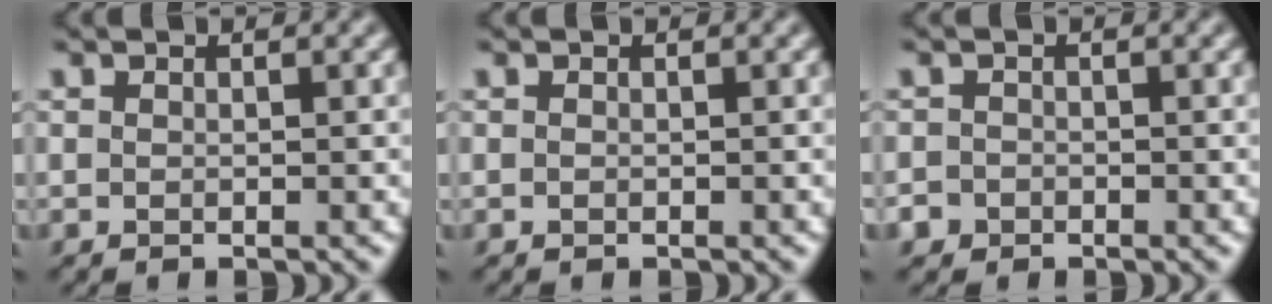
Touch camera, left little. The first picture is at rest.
{"total": 0.0}
{"total": 2.3, "force": [-1.4, 1.9, 0.2], "torque": [0.007, 0.000, -0.026]}